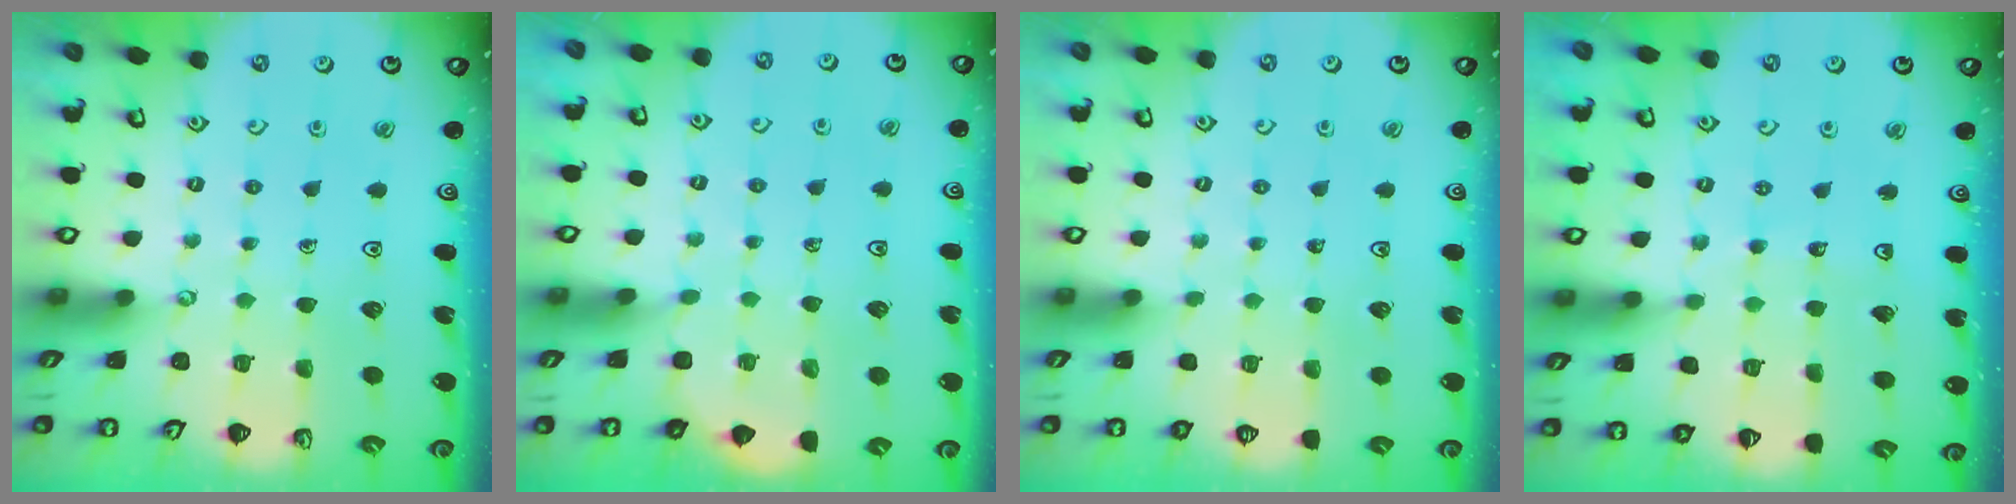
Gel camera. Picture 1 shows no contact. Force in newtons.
{"total": 1.6, "press": 1.5, "slide": 0.2}
{"total": 0.0}
{"total": 4.7, "press": 4.6, "slide": 0.7}